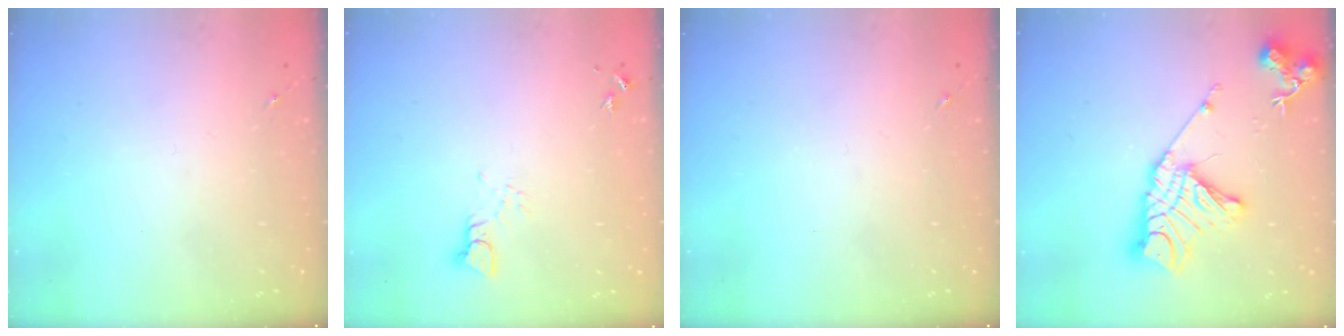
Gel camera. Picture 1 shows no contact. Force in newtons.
{"total": 3.3, "press": 3.3, "slide": 0.1}
{"total": 0.0}
{"total": 19.1, "press": 19.0, "slide": 1.8}